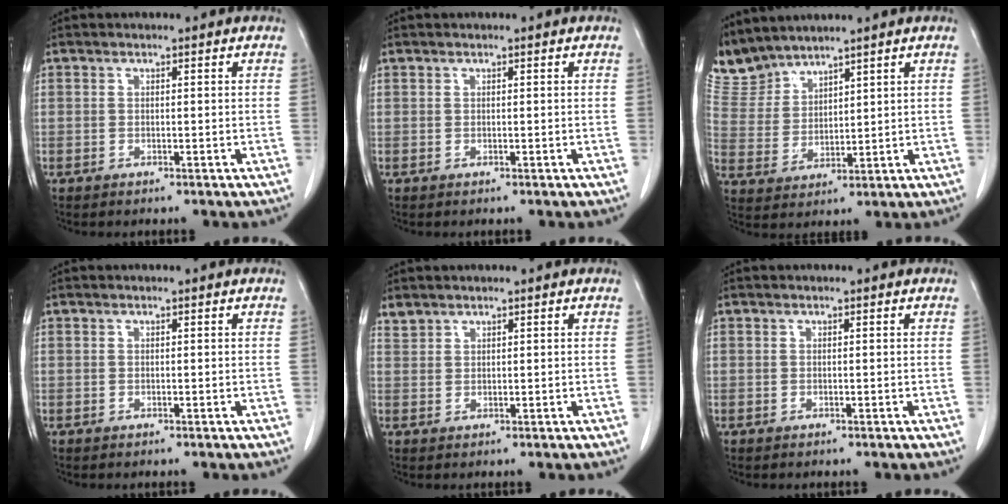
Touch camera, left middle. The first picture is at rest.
{"total": 0.0}
{"total": 6.0, "force": [6.0, 0.8, -0.2], "torque": [-0.014, 0.011, 0.140]}
{"total": 0.0}
{"total": 1.5, "force": [1.4, 0.4, 0.0], "torque": [0.000, 0.006, 0.031]}
{"total": 0.0}